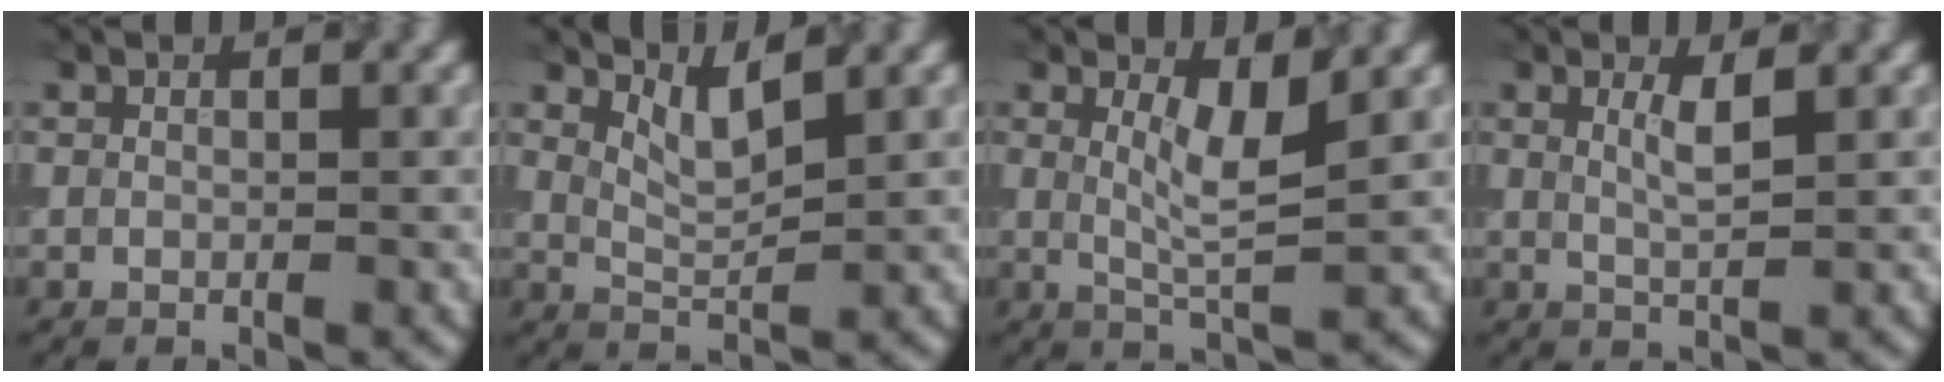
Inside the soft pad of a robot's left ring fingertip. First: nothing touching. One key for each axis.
{"total": 2.5, "fx": 1.8, "fy": 0.5, "fz": 1.7, "tx": -0.035, "ty": -0.010, "tz": 0.039}
{"total": 3.3, "fx": 1.1, "fy": 0.7, "fz": 3.1, "tx": -0.055, "ty": -0.008, "tz": 0.022}
{"total": 2.1, "fx": 0.8, "fy": 0.5, "fz": 1.9, "tx": -0.033, "ty": -0.003, "tz": 0.012}